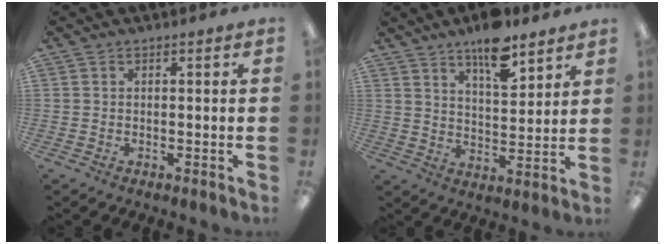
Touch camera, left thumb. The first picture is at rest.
{"total": 11.3, "force": [8.4, 4.2, 6.3], "torque": [-0.088, -0.049, 0.143]}